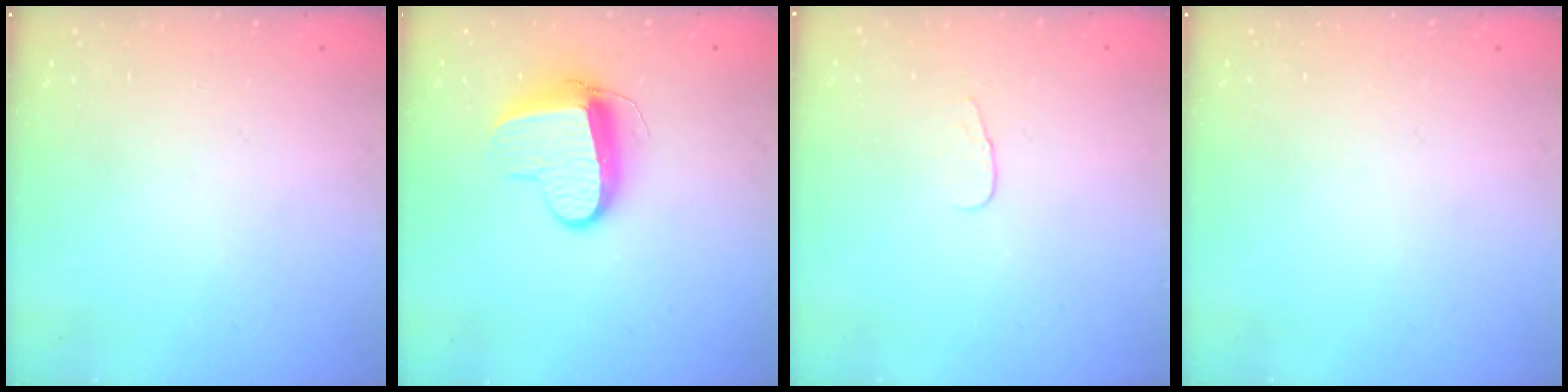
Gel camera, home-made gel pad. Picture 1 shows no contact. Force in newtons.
{"total": 9.6, "press": 9.5, "slide": 0.9}
{"total": 2.8, "press": 2.8, "slide": 0.3}
{"total": 0.0}